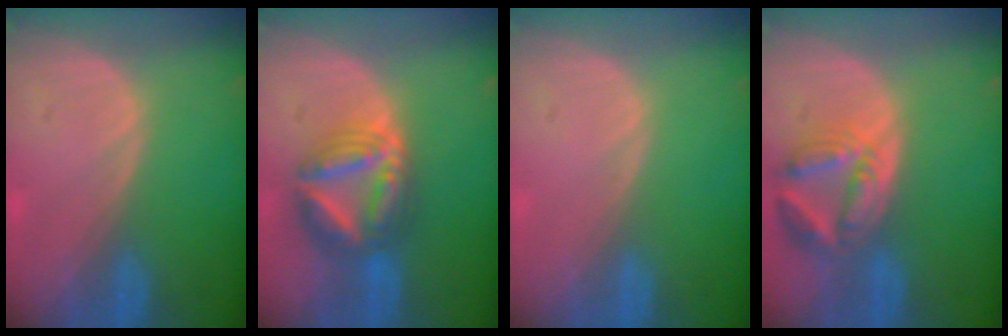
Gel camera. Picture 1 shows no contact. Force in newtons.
{"total": 8.5, "press": 8.4, "slide": 0.8}
{"total": 0.0}
{"total": 8.1, "press": 7.2, "slide": 3.7}